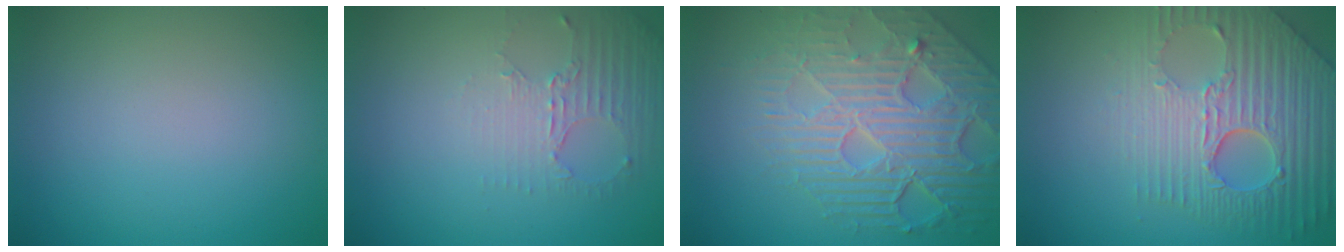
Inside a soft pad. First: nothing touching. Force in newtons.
{"total": 2.5, "press": 1.7, "slide": 1.8}
{"total": 7.6, "press": 5.7, "slide": 5.1}
{"total": 8.4, "press": 5.8, "slide": 6.1}